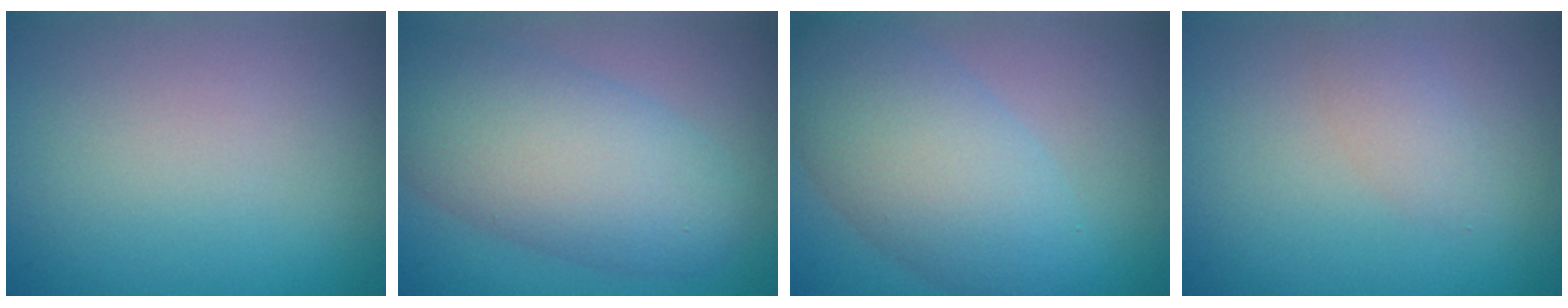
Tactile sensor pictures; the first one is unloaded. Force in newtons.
{"total": 7.9, "press": 7.9, "slide": 0.4}
{"total": 7.0, "press": 7.0, "slide": 0.3}
{"total": 1.5, "press": 1.5, "slide": 0.1}